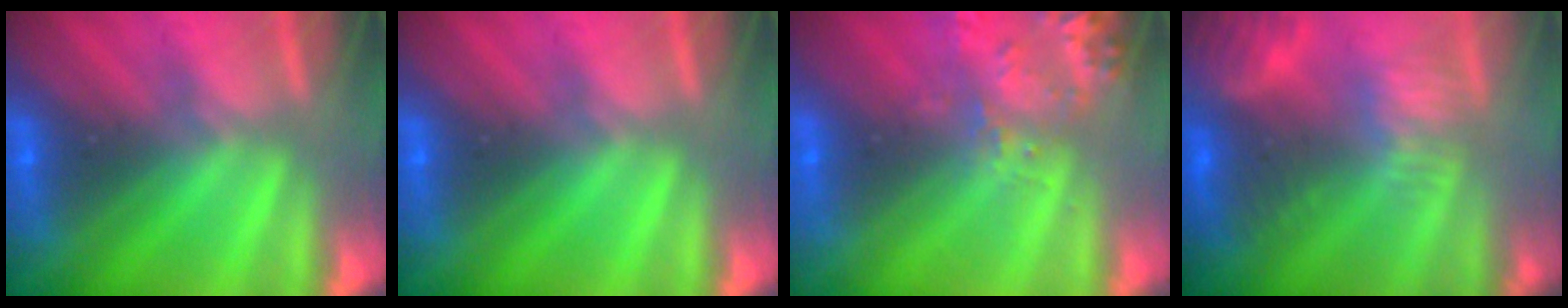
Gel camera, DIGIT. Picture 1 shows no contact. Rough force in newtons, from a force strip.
{"total": 0.0}
{"total": 2.7}
{"total": 7.8}